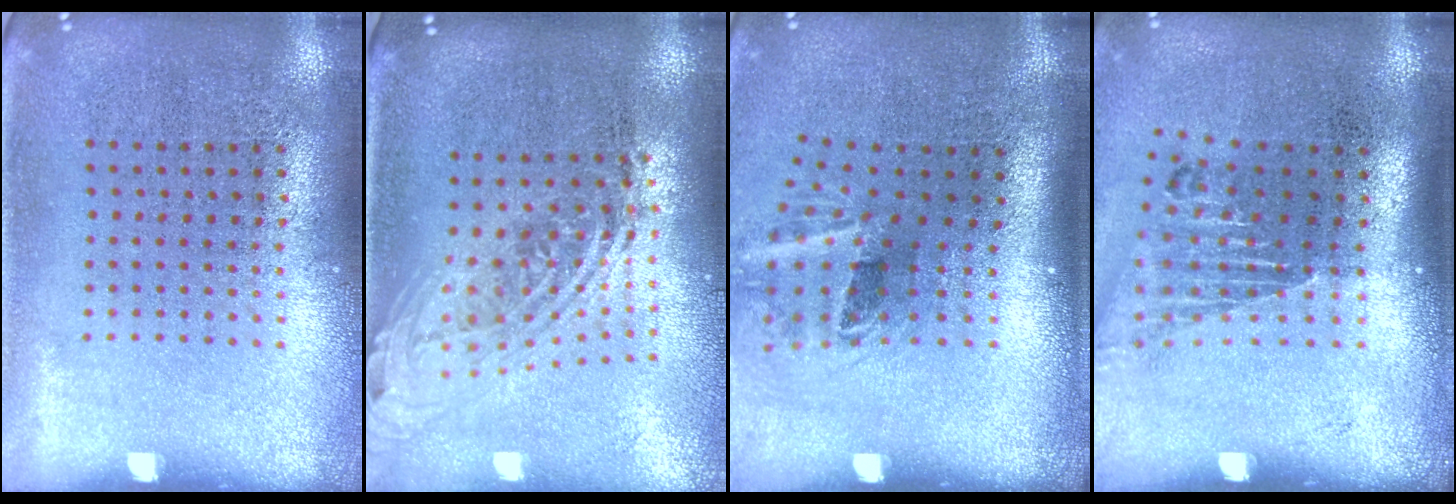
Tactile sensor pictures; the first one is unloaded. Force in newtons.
{"total": 2.1, "press": 1.6, "slide": 1.4}
{"total": 2.1, "press": 1.3, "slide": 1.7}
{"total": 1.6, "press": 1.2, "slide": 1.0}